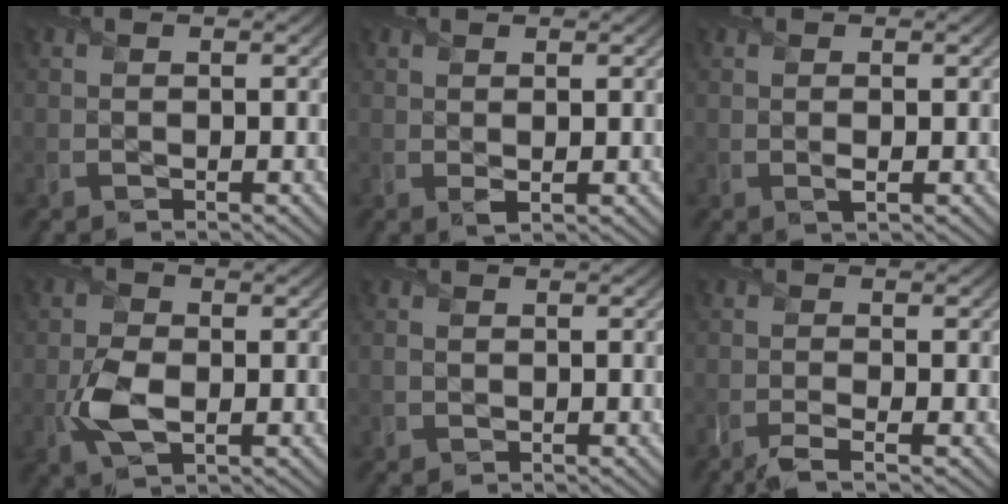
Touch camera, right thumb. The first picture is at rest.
{"total": 0.8, "force": [0.4, 0.2, 0.6], "torque": [-0.014, -0.003, 0.010]}
{"total": 1.0, "force": [0.2, 0.1, 1.0], "torque": [-0.024, 0.001, 0.001]}
{"total": 5.0, "force": [-1.1, 2.9, 3.9], "torque": [-0.095, -0.007, -0.025]}
{"total": 0.7, "force": [0.3, 0.5, 0.4], "torque": [-0.011, -0.003, 0.007]}
{"total": 2.7, "force": [-1.5, 0.4, 2.2], "torque": [-0.033, 0.003, -0.046]}